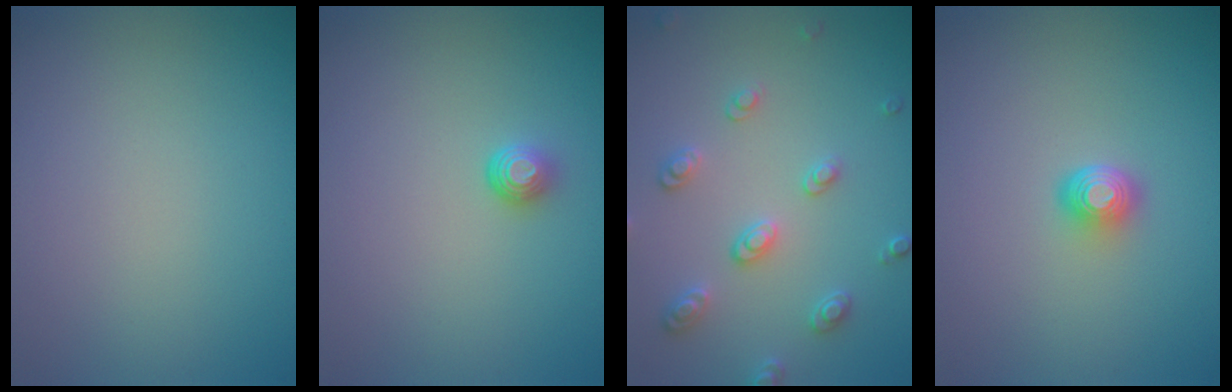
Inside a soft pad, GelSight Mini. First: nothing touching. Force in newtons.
{"total": 1.3, "press": 1.0, "slide": 0.9}
{"total": 2.8, "press": 2.8, "slide": 0.2}
{"total": 2.0, "press": 1.3, "slide": 1.5}